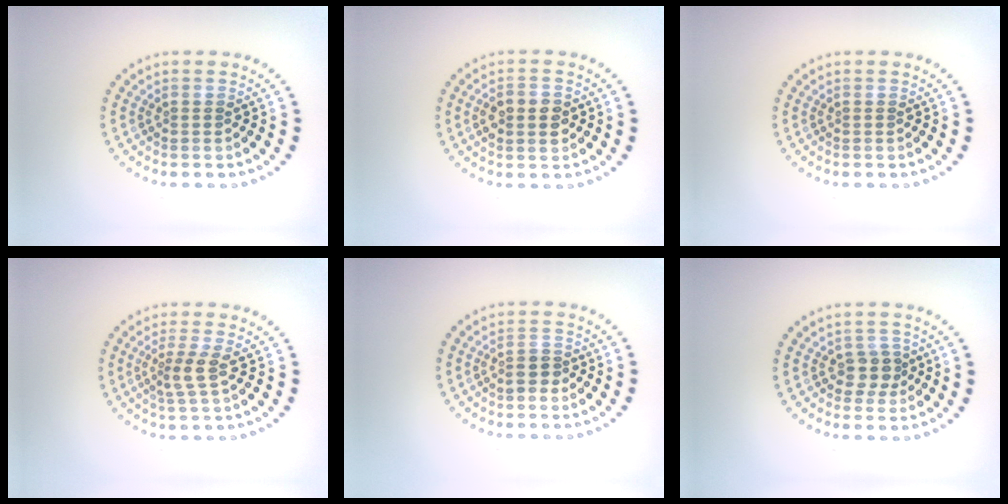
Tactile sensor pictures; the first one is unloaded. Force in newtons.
{"total": 2.8, "press": 2.8, "slide": 0.1}
{"total": 0.0}
{"total": 2.1, "press": 1.6, "slide": 1.4}
{"total": 1.6, "press": 1.4, "slide": 0.8}
{"total": 1.9, "press": 1.6, "slide": 1.0}